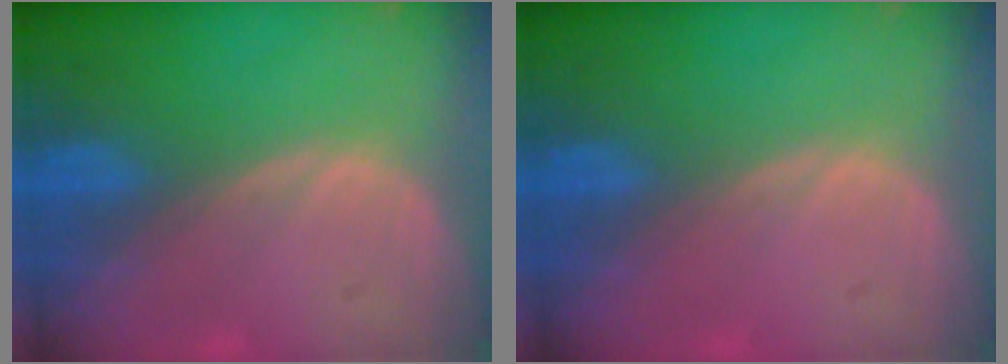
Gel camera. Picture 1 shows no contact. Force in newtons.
{"total": 0.0}